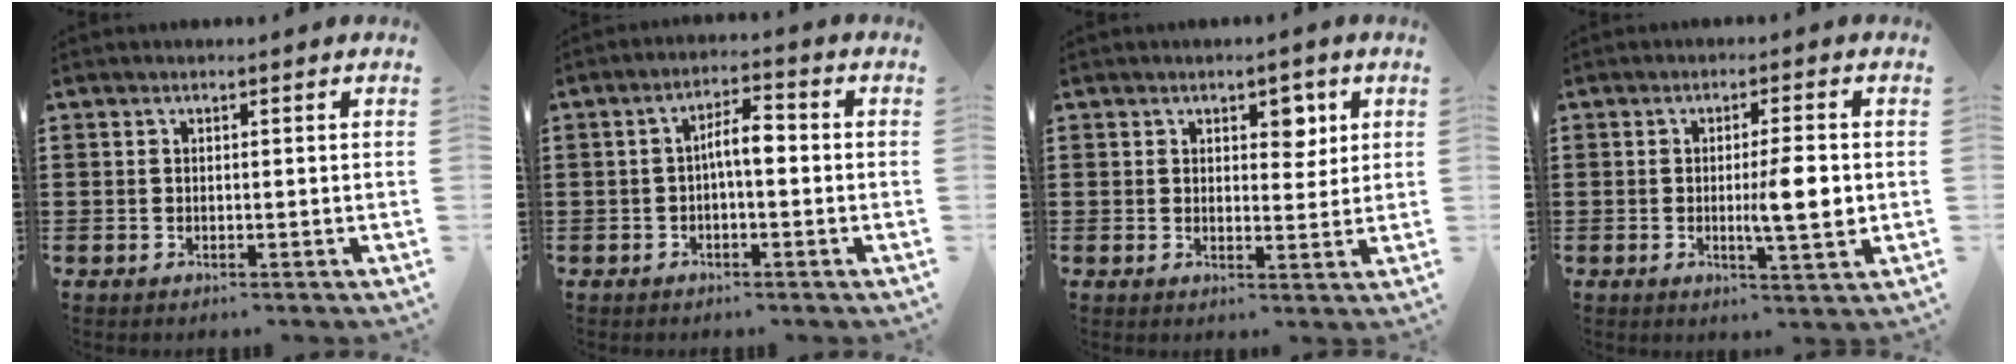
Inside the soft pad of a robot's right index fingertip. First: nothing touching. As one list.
[{"total": 4.0, "force": [-0.4, 1.1, 3.8], "torque": [-0.072, 0.011, -0.011]}, {"total": 3.7, "force": [1.9, 2.2, 2.3], "torque": [-0.020, -0.002, 0.026]}, {"total": 6.5, "force": [-0.2, 1.1, 6.4], "torque": [-0.096, -0.008, -0.009]}]